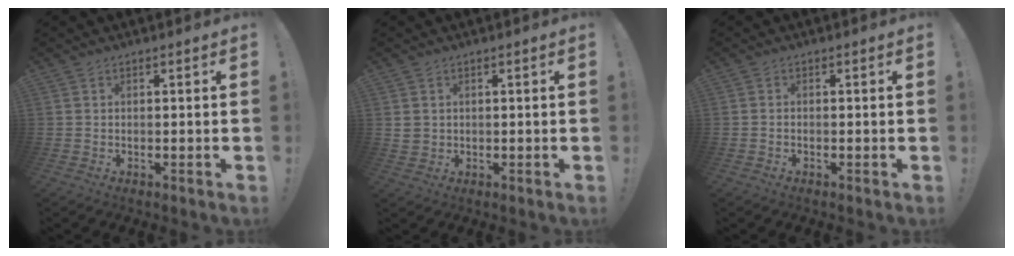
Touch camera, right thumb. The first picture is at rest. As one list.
[{"total": 2.8, "force": [0.8, 2.5, 1.1], "torque": [-0.020, 0.003, 0.019]}, {"total": 0.6, "force": [-0.5, 0.1, 0.1], "torque": [-0.001, 0.000, -0.010]}]